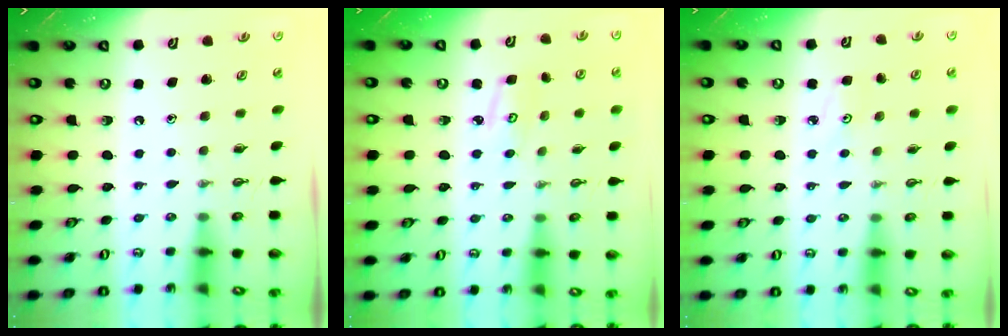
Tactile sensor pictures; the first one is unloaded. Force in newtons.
{"total": 2.6, "press": 2.6, "slide": 0.3}
{"total": 3.3, "press": 3.3, "slide": 0.4}